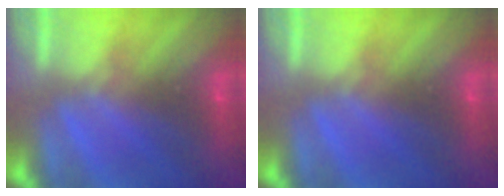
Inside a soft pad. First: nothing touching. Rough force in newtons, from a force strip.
{"total": 0.0}